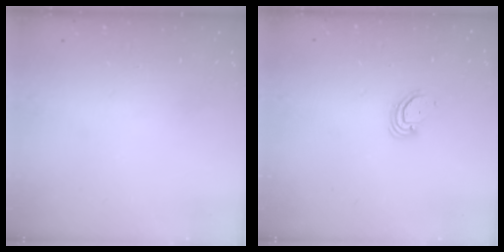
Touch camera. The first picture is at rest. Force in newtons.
{"total": 2.9, "press": 2.9, "slide": 0.2}